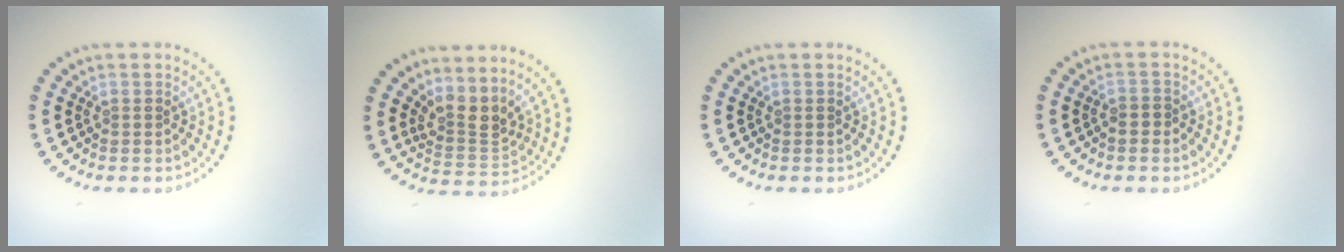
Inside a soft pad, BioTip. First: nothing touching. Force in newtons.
{"total": 3.2, "press": 2.2, "slide": 2.3}
{"total": 0.0}
{"total": 0.9, "press": 0.6, "slide": 0.6}